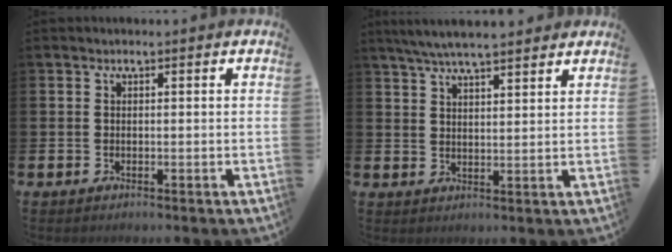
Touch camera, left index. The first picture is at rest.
{"total": 5.9, "force": [5.5, 0.7, 2.0], "torque": [-0.051, -0.016, 0.100]}